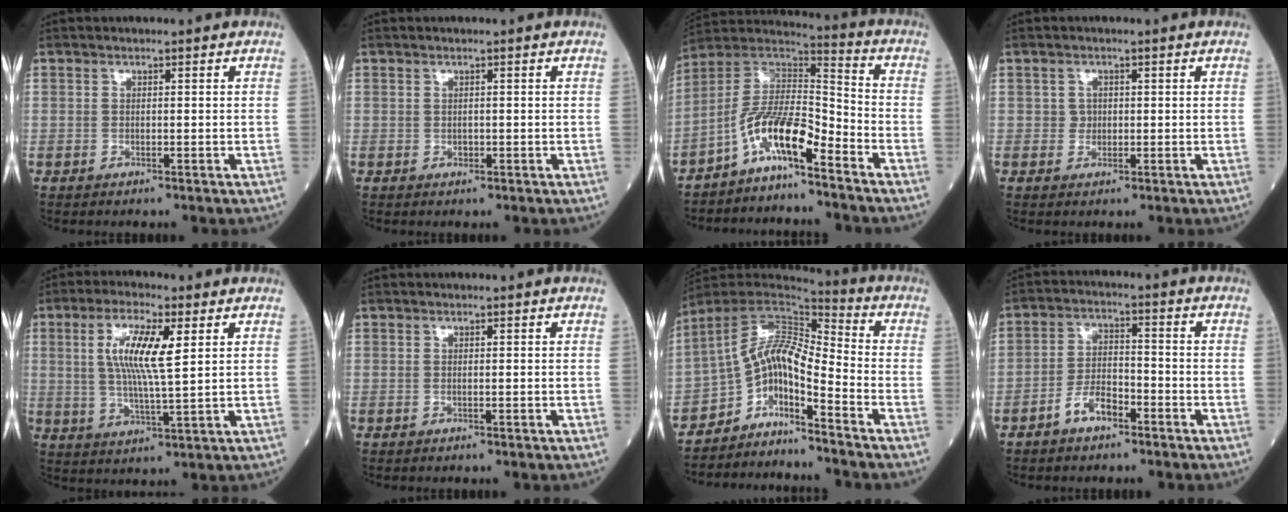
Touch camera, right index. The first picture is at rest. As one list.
[{"total": 0.6, "force": [-0.2, 0.5, 0.3], "torque": [-0.005, 0.001, -0.003]}, {"total": 9.9, "force": [-6.4, 1.7, 7.3], "torque": [-0.147, 0.026, -0.124]}, {"total": 1.2, "force": [0.1, 1.2, 0.2], "torque": [0.000, 0.003, 0.002]}, {"total": 9.0, "force": [2.5, 1.2, 8.6], "torque": [-0.171, 0.004, 0.048]}, {"total": 0.0}, {"total": 9.7, "force": [-6.9, 1.6, 6.6], "torque": [-0.114, 0.027, -0.125]}, {"total": 5.1, "force": [-3.3, 2.2, 3.2], "torque": [-0.067, 0.009, -0.064]}]